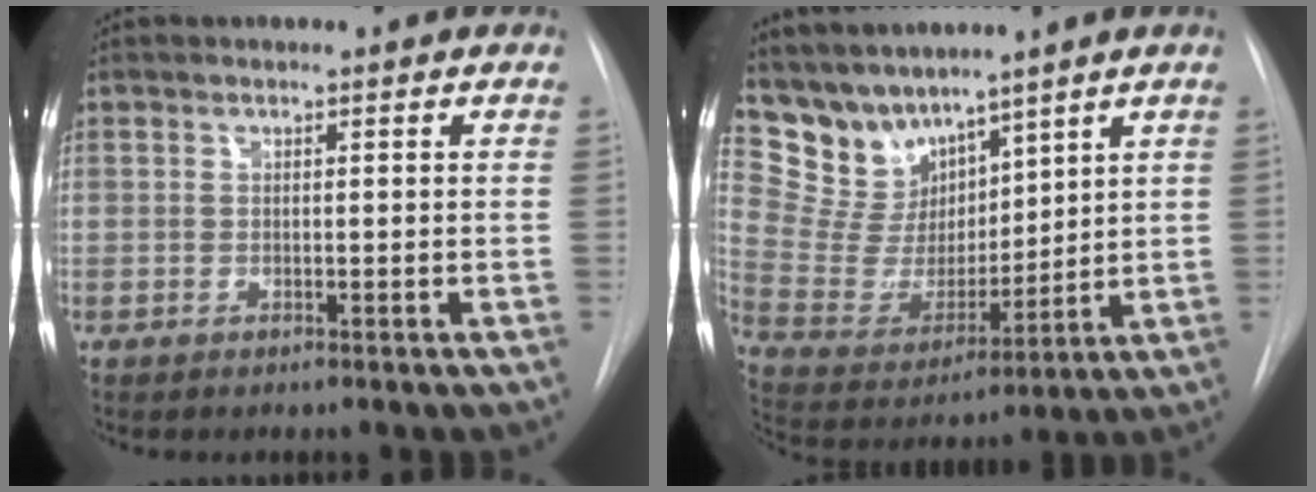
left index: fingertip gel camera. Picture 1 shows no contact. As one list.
[{"total": 10.3, "force": [9.1, 4.5, 1.5], "torque": [-0.056, 0.025, 0.196]}]